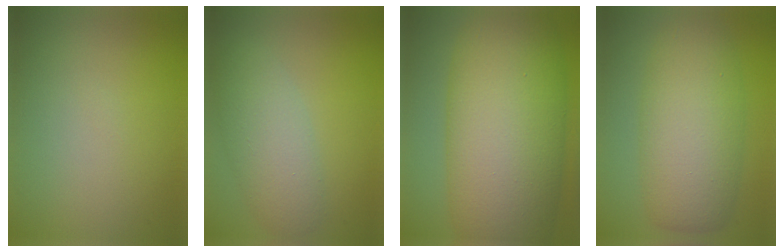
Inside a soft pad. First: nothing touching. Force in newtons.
{"total": 4.5, "press": 4.5, "slide": 0.1}
{"total": 14.9, "press": 14.9, "slide": 0.0}
{"total": 7.9, "press": 7.9, "slide": 0.4}